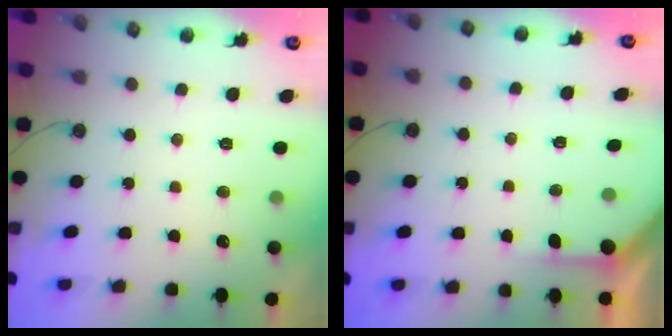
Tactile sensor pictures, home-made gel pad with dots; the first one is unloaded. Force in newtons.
{"total": 2.6, "press": 2.6, "slide": 0.3}